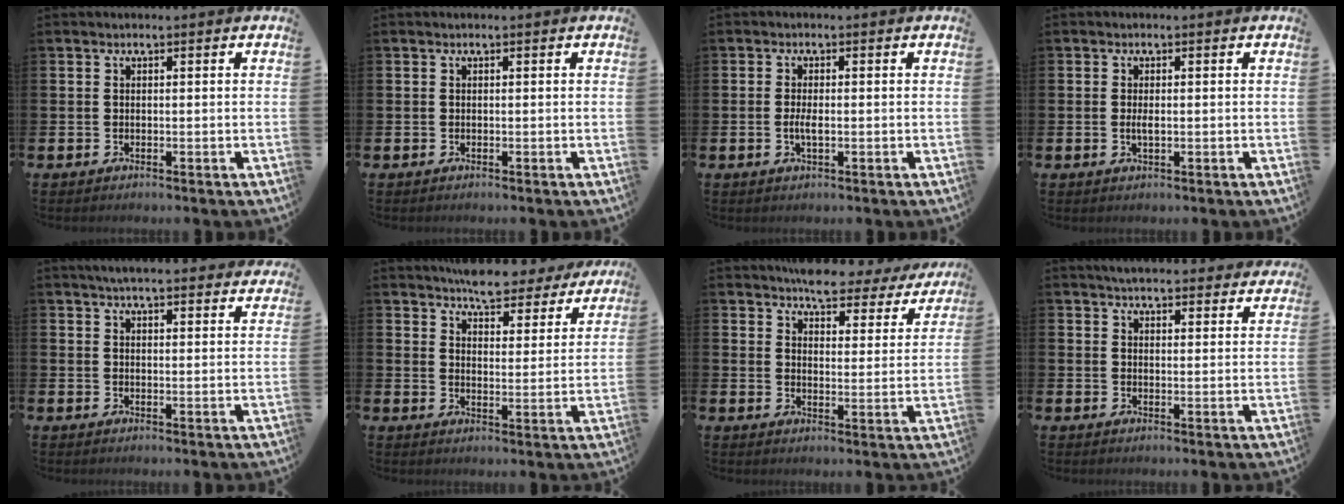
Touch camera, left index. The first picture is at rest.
{"total": 0.0}
{"total": 1.9, "force": [-0.2, 0.6, 1.8], "torque": [-0.031, 0.000, -0.005]}
{"total": 1.4, "force": [0.0, 0.5, 1.3], "torque": [-0.023, 0.002, -0.001]}
{"total": 4.4, "force": [4.2, 0.4, 1.1], "torque": [-0.030, -0.014, 0.077]}
{"total": 6.5, "force": [6.3, 1.5, 1.1], "torque": [-0.037, -0.038, 0.111]}
{"total": 5.5, "force": [5.2, 1.4, 1.1], "torque": [-0.036, -0.033, 0.088]}
{"total": 4.8, "force": [4.7, 0.5, 0.8], "torque": [-0.026, -0.022, 0.085]}